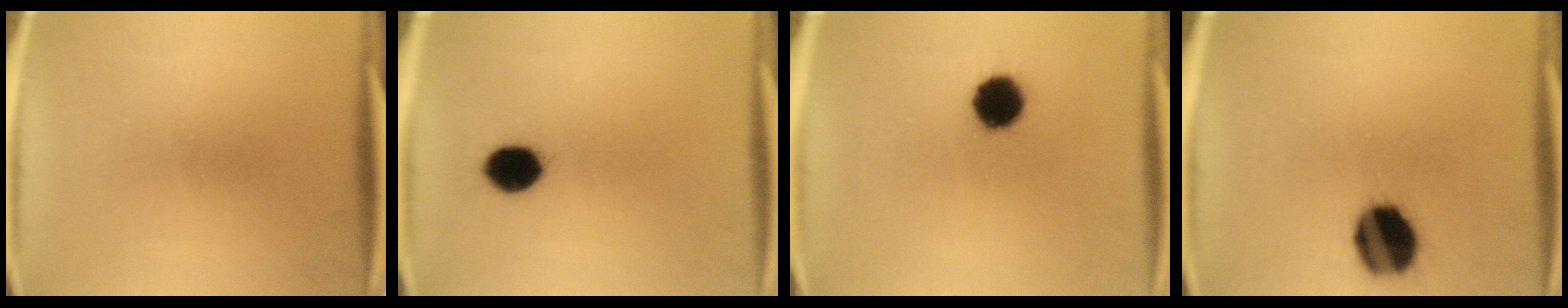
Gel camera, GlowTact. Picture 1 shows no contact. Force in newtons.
{"total": 7.2}
{"total": 9.3}
{"total": 14.9}